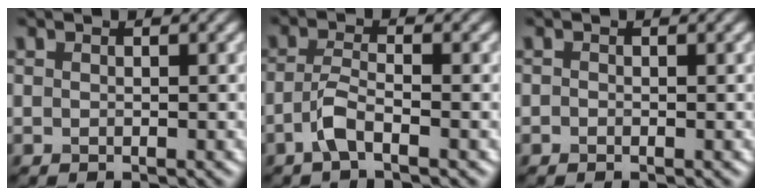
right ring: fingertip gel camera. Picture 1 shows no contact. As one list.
[{"total": 2.7, "force": [-1.6, 0.7, 2.1], "torque": [-0.049, 0.004, -0.039]}, {"total": 0.0}]